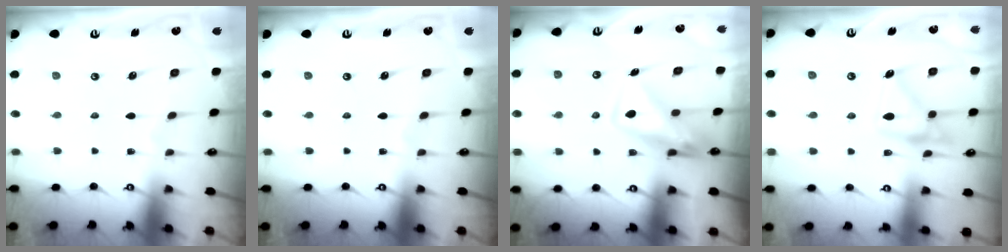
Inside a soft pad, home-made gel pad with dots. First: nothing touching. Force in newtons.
{"total": 0.0}
{"total": 11.1, "press": 11.1, "slide": 1.0}
{"total": 17.0, "press": 17.0, "slide": 0.9}